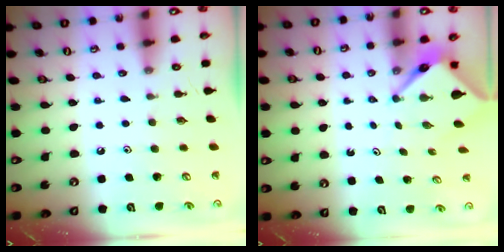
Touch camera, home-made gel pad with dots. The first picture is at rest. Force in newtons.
{"total": 4.3, "press": 4.3, "slide": 0.2}